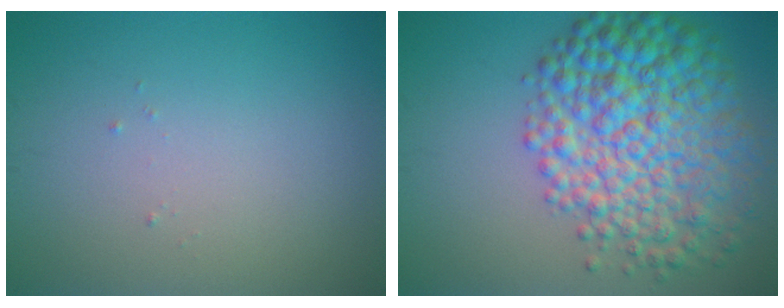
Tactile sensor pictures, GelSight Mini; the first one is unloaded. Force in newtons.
{"total": 9.9, "press": 9.9, "slide": 0.1}